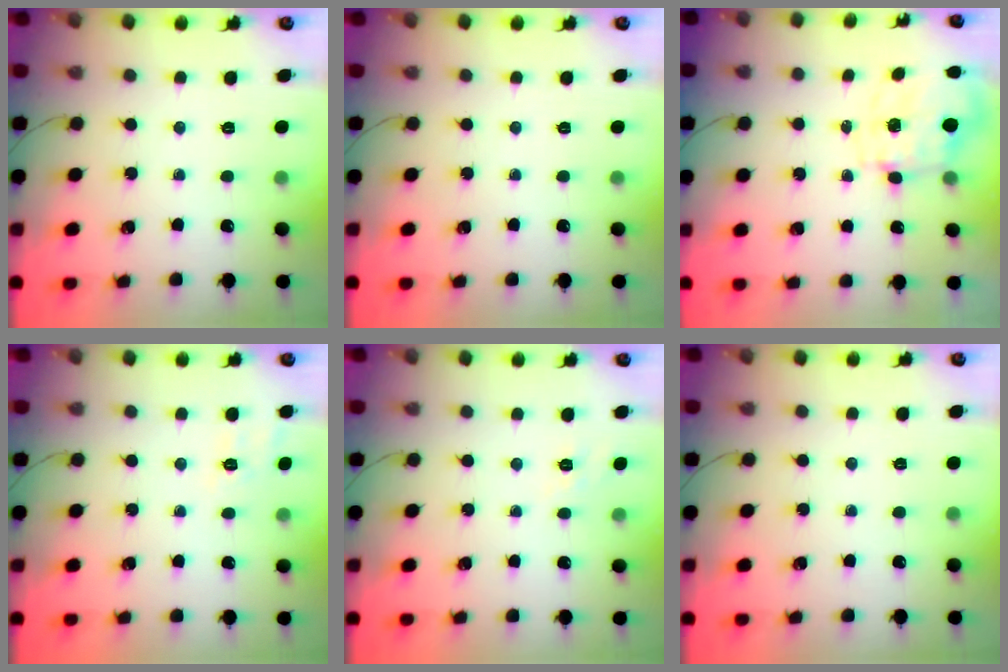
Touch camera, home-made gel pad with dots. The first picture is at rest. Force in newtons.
{"total": 0.0}
{"total": 2.9, "press": 2.7, "slide": 1.1}
{"total": 3.1, "press": 2.4, "slide": 1.9}
{"total": 1.8, "press": 1.2, "slide": 1.4}
{"total": 0.0}